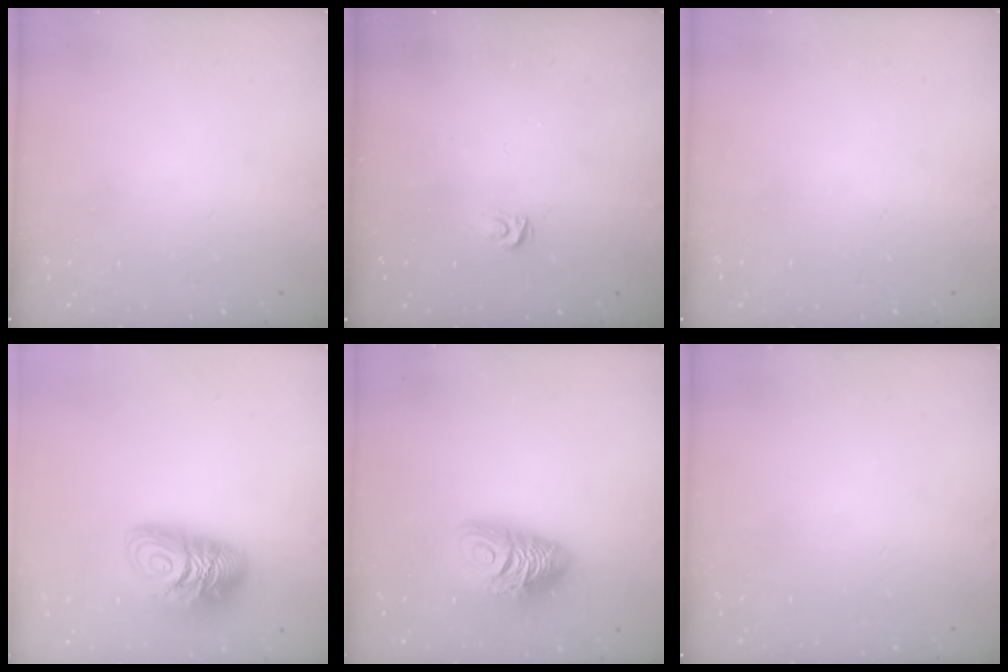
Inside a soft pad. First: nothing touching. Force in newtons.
{"total": 3.3, "press": 3.3, "slide": 0.1}
{"total": 0.0}
{"total": 12.9, "press": 12.8, "slide": 1.2}
{"total": 12.4, "press": 12.3, "slide": 1.4}
{"total": 0.0}